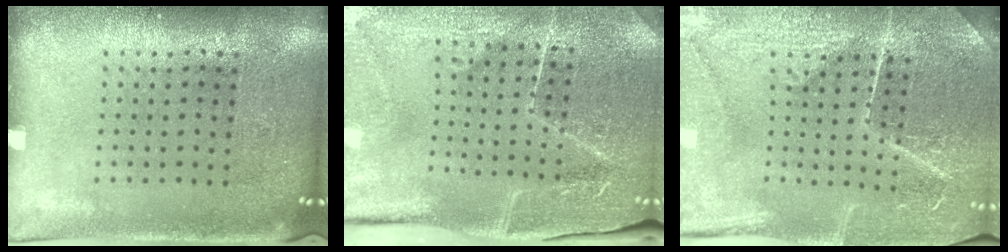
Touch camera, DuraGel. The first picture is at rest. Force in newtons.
{"total": 3.8, "press": 3.8, "slide": 0.5}
{"total": 4.1, "press": 3.9, "slide": 1.3}